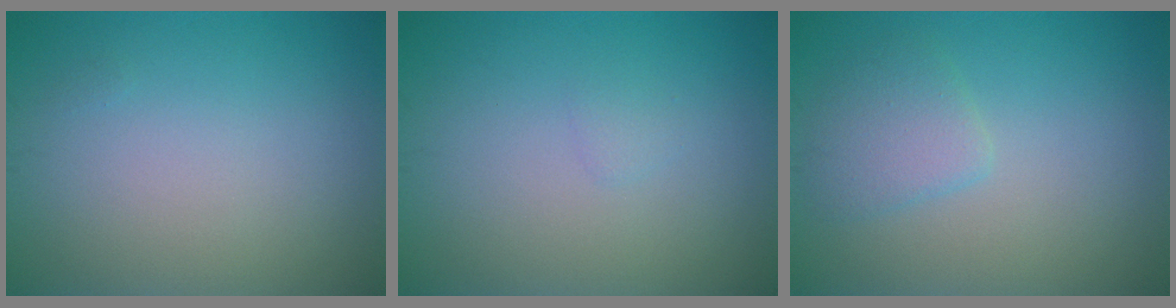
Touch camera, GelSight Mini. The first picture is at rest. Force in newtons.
{"total": 0.6, "press": 0.5, "slide": 0.1}
{"total": 2.4, "press": 2.4, "slide": 0.3}